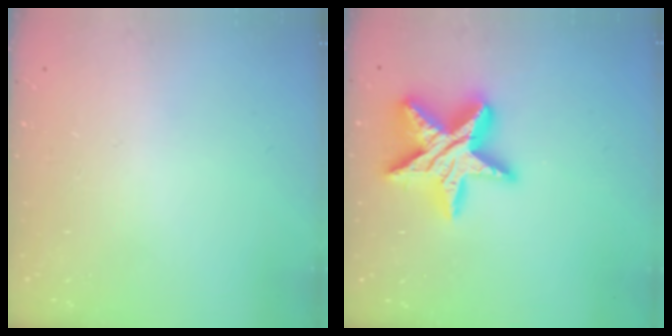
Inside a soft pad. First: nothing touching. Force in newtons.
{"total": 19.7, "press": 19.7, "slide": 1.7}